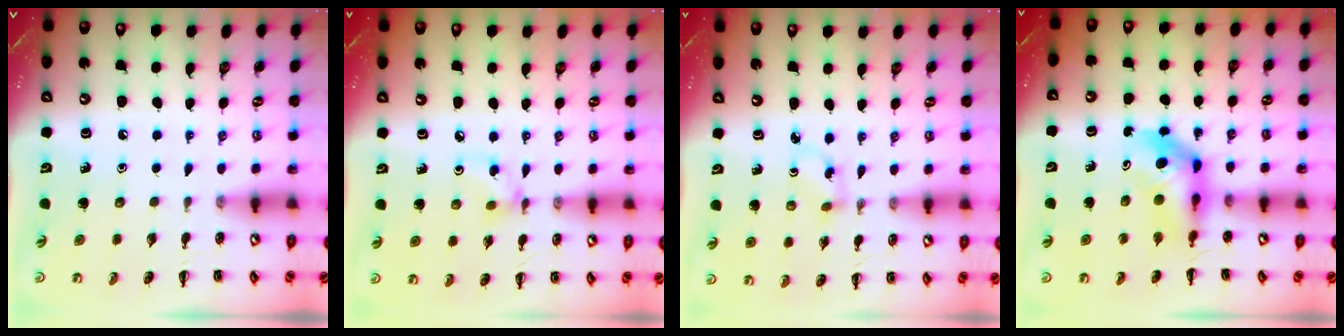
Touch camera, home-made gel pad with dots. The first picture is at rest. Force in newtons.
{"total": 3.8, "press": 3.7, "slide": 0.9}
{"total": 1.8, "press": 1.7, "slide": 0.8}
{"total": 5.5, "press": 5.4, "slide": 1.0}